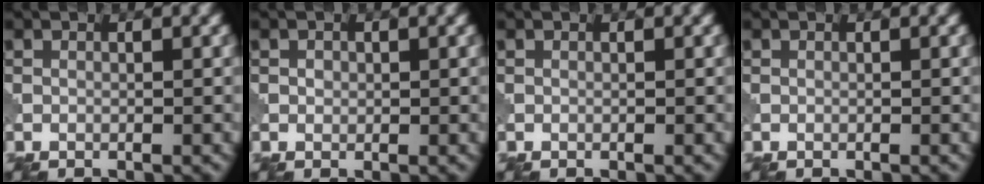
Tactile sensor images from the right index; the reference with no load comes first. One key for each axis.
{"total": 0.6, "fx": 0.2, "fy": 0.6, "fz": 0.2, "tx": -0.004, "ty": 0.000, "tz": 0.001}
{"total": 0.0}
{"total": 0.0}